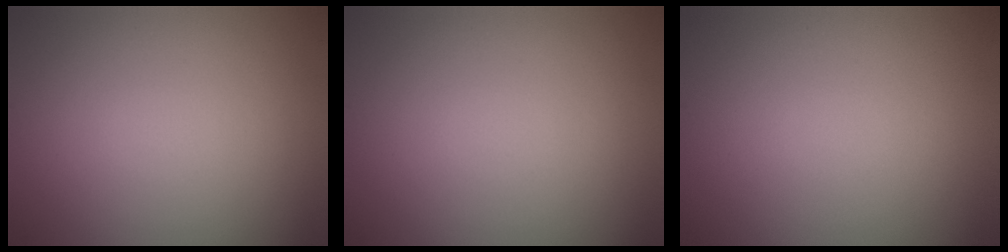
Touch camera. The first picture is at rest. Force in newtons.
{"total": 0.0}
{"total": 0.0}